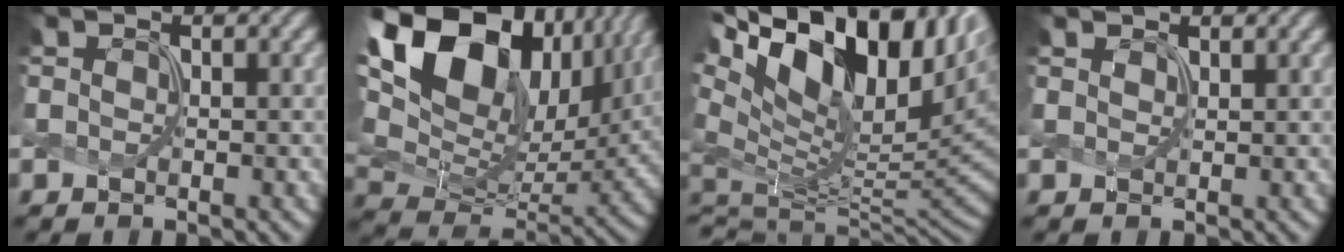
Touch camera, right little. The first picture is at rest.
{"total": 18.3, "force": [7.7, 11.5, 11.9], "torque": [-0.253, 0.040, 0.142]}
{"total": 14.5, "force": [5.7, 7.5, 11.1], "torque": [-0.208, 0.020, 0.100]}
{"total": 1.0, "force": [1.0, 0.2, 0.2], "torque": [-0.003, -0.003, 0.015]}